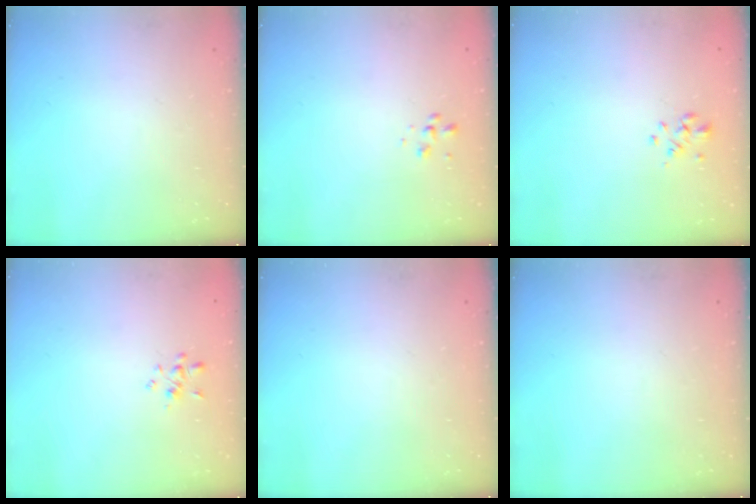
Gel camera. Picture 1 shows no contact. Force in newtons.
{"total": 1.4, "press": 1.3, "slide": 0.4}
{"total": 1.3, "press": 1.1, "slide": 0.6}
{"total": 1.9, "press": 1.8, "slide": 0.7}
{"total": 0.0}
{"total": 0.0}